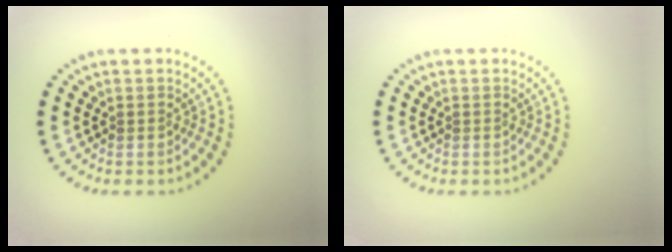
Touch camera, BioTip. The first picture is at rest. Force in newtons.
{"total": 0.0}